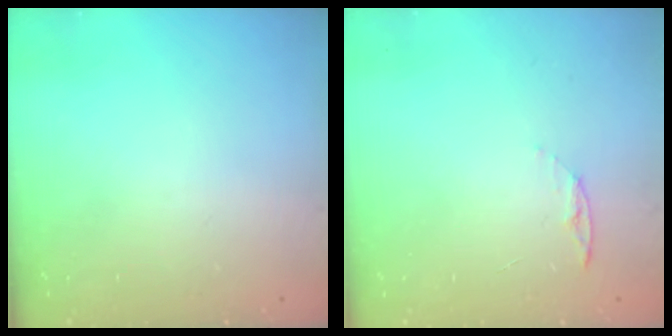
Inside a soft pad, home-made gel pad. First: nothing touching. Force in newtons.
{"total": 4.9, "press": 4.9, "slide": 0.6}